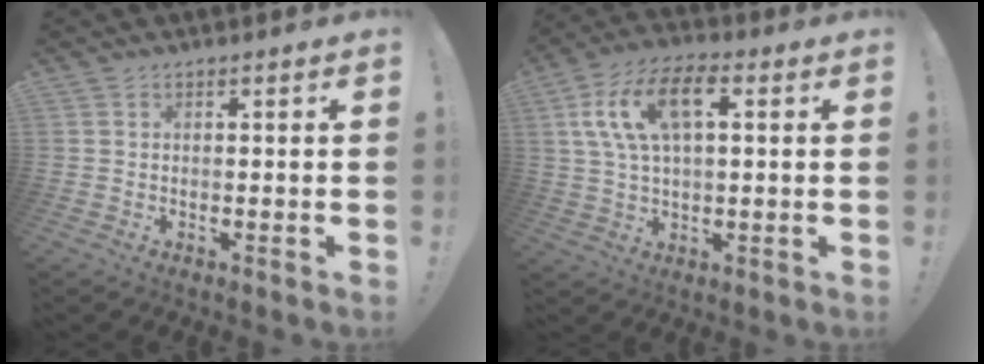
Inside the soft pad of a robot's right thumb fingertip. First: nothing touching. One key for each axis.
{"total": 13.9, "fx": 4.4, "fy": 7.1, "fz": 11.1, "tx": -0.207, "ty": 0.008, "tz": 0.081}